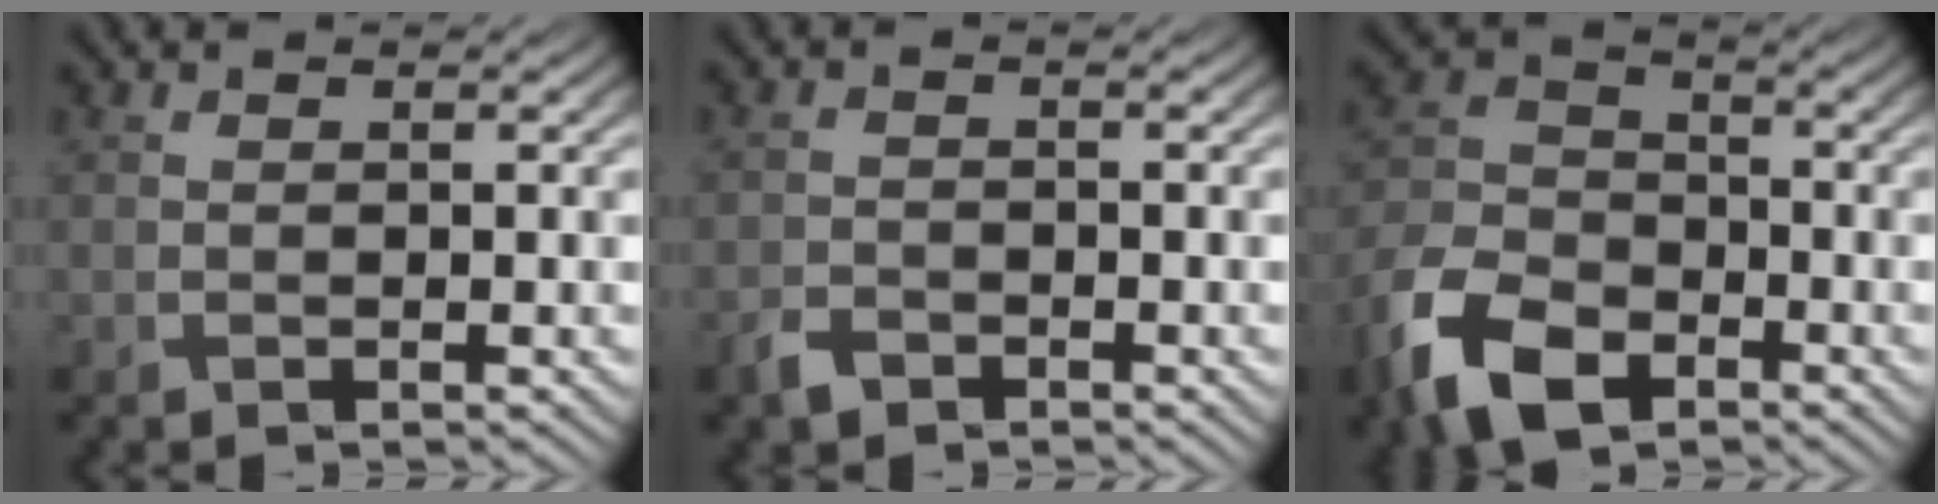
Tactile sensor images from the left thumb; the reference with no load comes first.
{"total": 2.0, "force": [-1.5, 1.0, 0.7], "torque": [-0.018, 0.001, -0.039]}
{"total": 11.8, "force": [-7.1, 6.9, 6.5], "torque": [-0.164, -0.023, -0.151]}